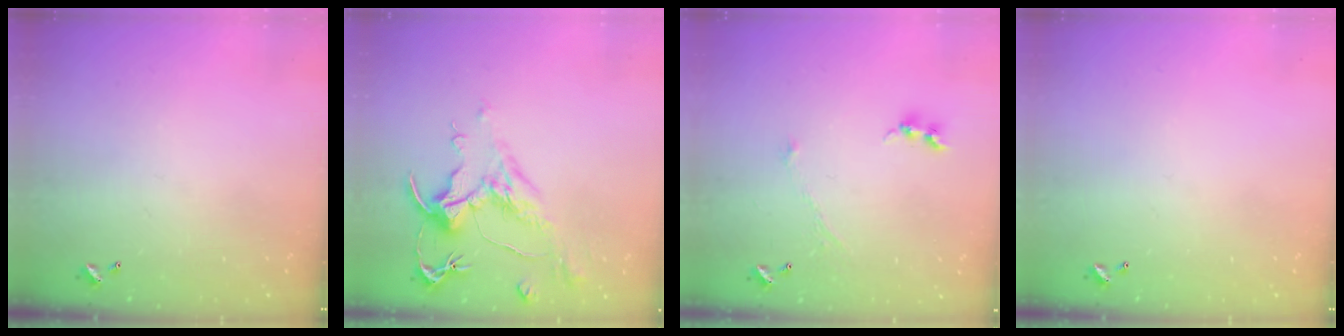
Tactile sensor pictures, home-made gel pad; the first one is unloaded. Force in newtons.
{"total": 1.6, "press": 0.8, "slide": 1.5}
{"total": 1.2, "press": 1.2, "slide": 0.1}
{"total": 0.0}